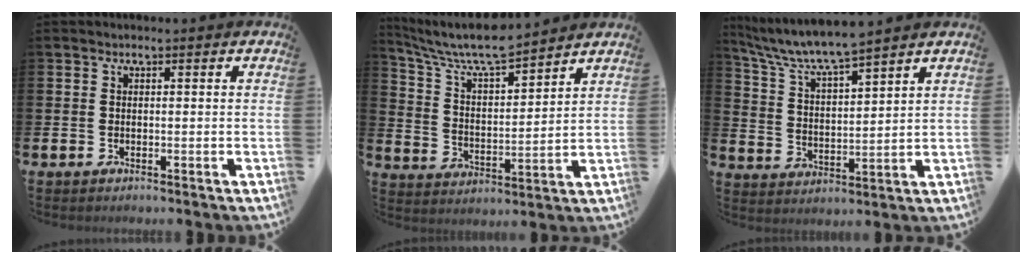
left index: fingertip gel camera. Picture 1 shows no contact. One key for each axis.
{"total": 8.0, "fx": 7.4, "fy": 1.0, "fz": 2.9, "tx": -0.091, "ty": -0.044, "tz": 0.130}
{"total": 4.4, "fx": 4.3, "fy": -0.2, "fz": 1.2, "tx": -0.043, "ty": -0.016, "tz": 0.077}